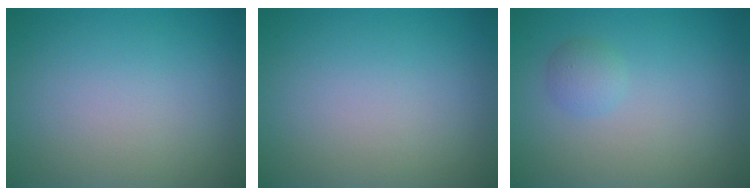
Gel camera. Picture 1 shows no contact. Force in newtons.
{"total": 0.0}
{"total": 1.4, "press": 1.4, "slide": 0.1}